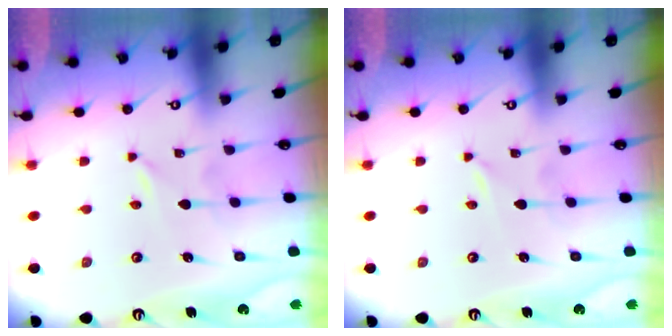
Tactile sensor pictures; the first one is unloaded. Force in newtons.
{"total": 0.0}